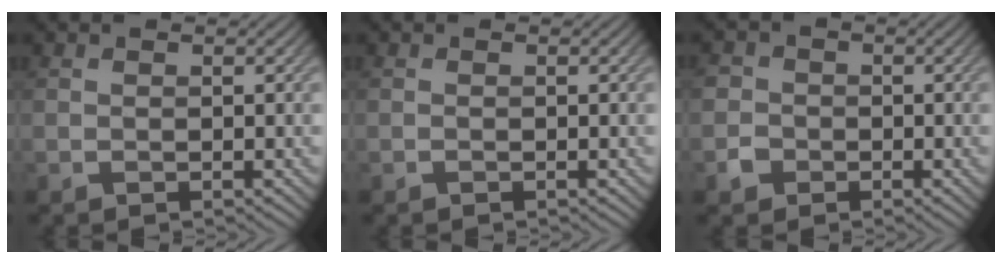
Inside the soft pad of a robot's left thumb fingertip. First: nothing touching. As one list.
[{"total": 0.0}, {"total": 2.3, "force": [-0.8, 2.1, 0.4], "torque": [-0.007, 0.002, -0.022]}]